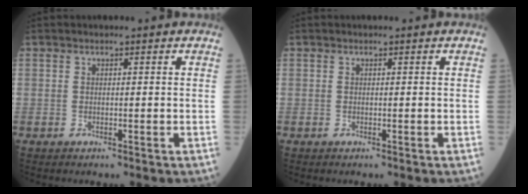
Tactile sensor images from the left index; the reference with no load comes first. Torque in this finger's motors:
{"motor_torque": [0.05, 0.05, 0.00, 0.01]}